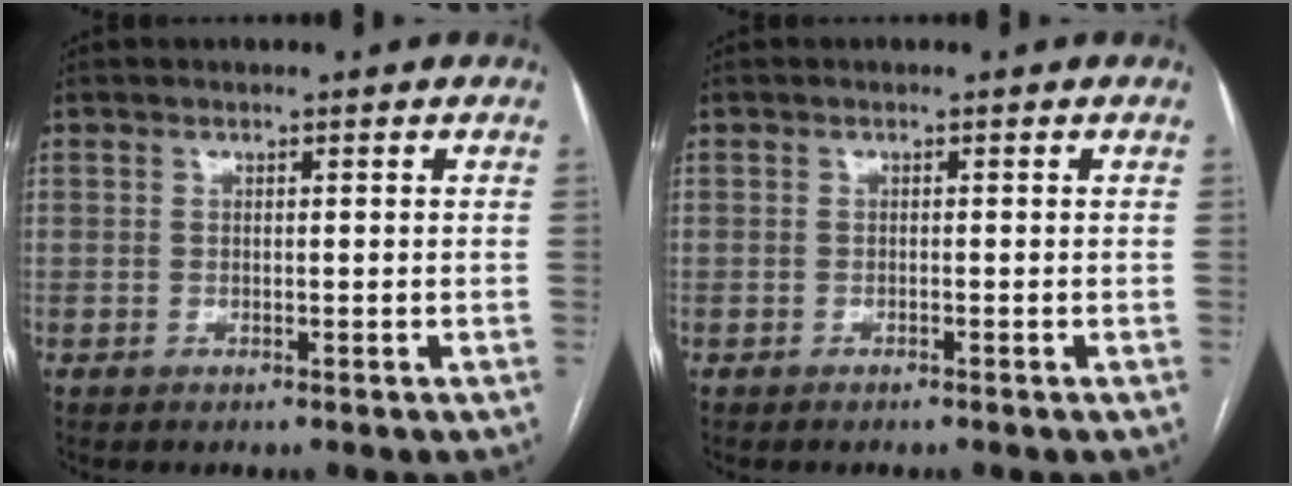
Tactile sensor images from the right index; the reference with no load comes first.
{"total": 0.0}